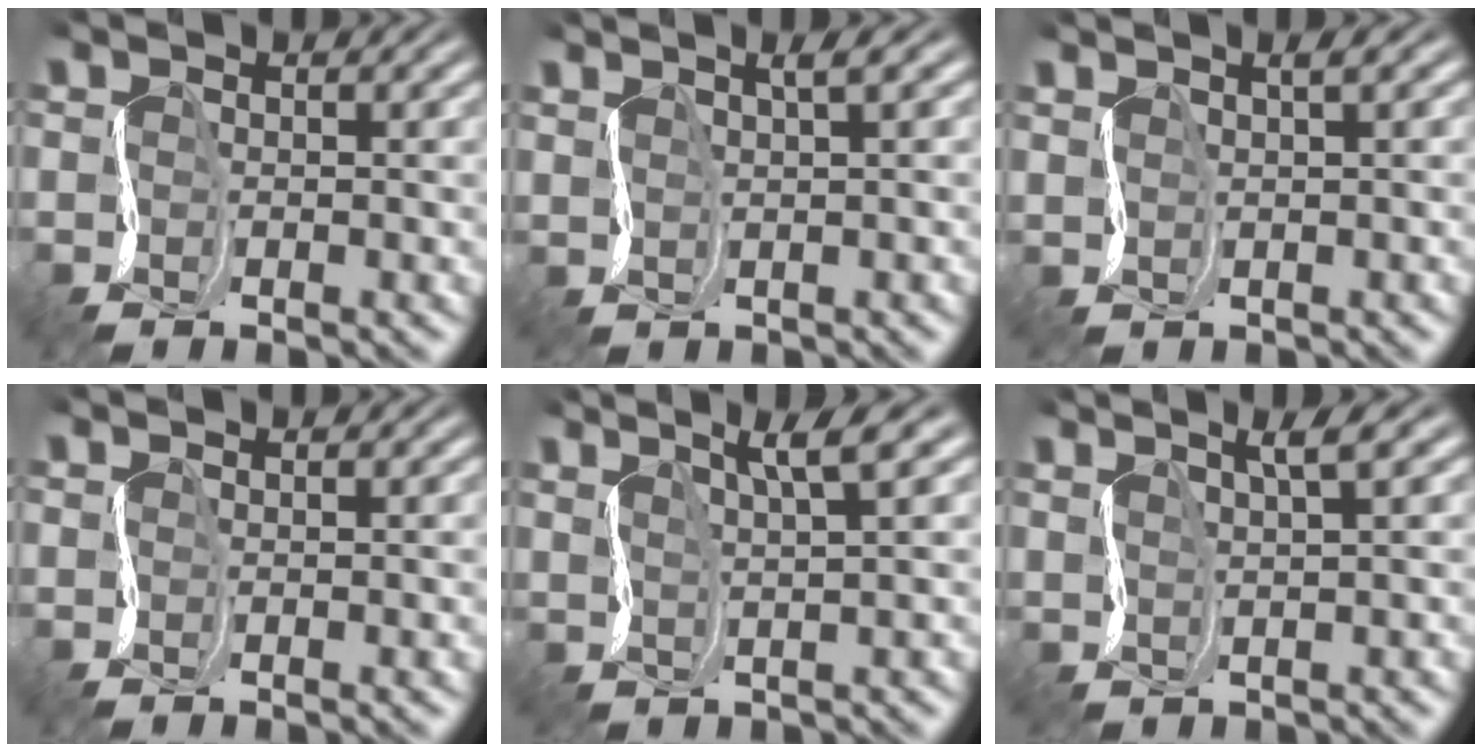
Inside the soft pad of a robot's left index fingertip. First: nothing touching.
{"total": 1.8, "force": [1.6, 0.2, 0.8], "torque": [-0.008, 0.008, 0.027]}
{"total": 1.5, "force": [1.4, 0.2, 0.4], "torque": [-0.003, 0.003, 0.024]}
{"total": 0.8, "force": [-0.1, 0.3, 0.8], "torque": [-0.008, -0.001, -0.001]}
{"total": 2.9, "force": [2.1, 0.3, 1.9], "torque": [-0.024, 0.011, 0.042]}
{"total": 2.2, "force": [1.8, 0.2, 1.2], "torque": [-0.013, 0.010, 0.032]}